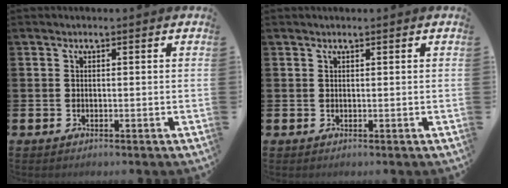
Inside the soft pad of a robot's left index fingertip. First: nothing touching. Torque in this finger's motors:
{"motor_torque": [-0.13, -0.17, 0.09, 0.00]}